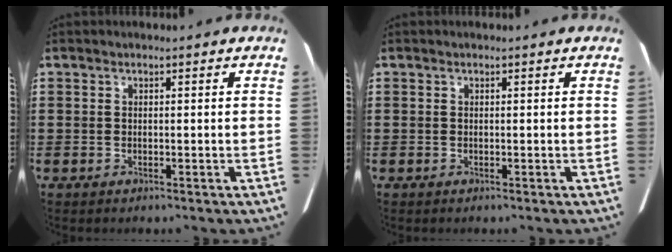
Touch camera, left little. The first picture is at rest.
{"total": 0.0}